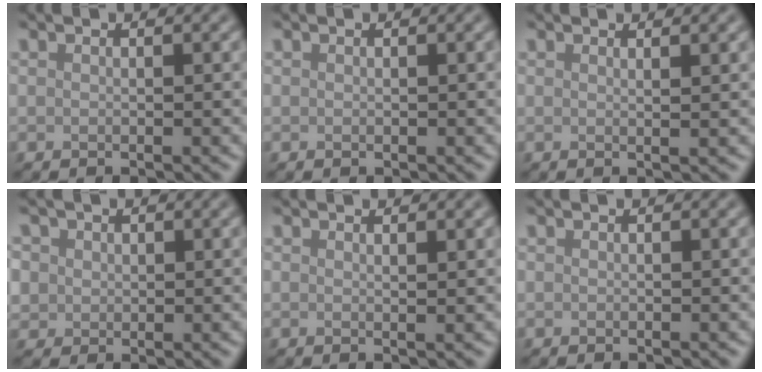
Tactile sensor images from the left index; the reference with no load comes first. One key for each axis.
{"total": 0.0}
{"total": 1.4, "fx": 0.7, "fy": 0.5, "fz": 1.1, "tx": -0.009, "ty": 0.000, "tz": 0.003}
{"total": 3.6, "fx": 1.6, "fy": 2.9, "fz": 1.4, "tx": -0.042, "ty": 0.010, "tz": 0.025}
{"total": 1.0, "fx": 0.6, "fy": 0.3, "fz": 0.8, "tx": -0.004, "ty": 0.001, "tz": 0.006}
{"total": 0.0}